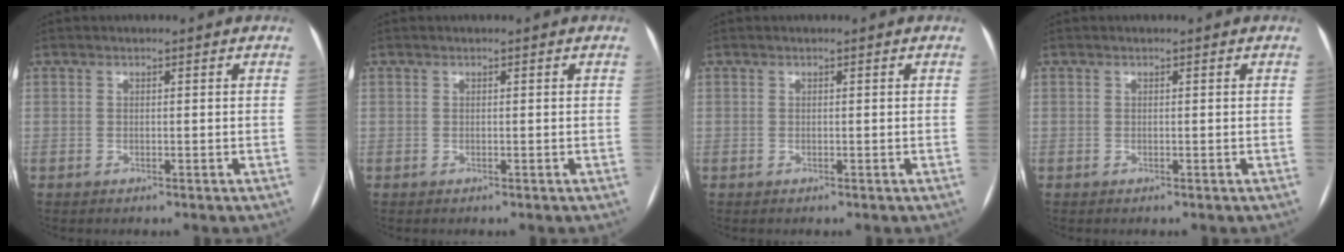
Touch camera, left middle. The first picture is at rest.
{"total": 0.0}
{"total": 0.0}
{"total": 0.0}